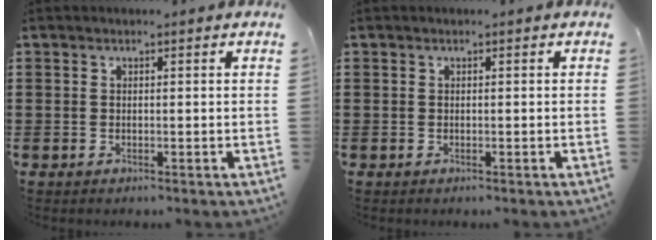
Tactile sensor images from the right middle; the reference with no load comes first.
{"total": 0.0}